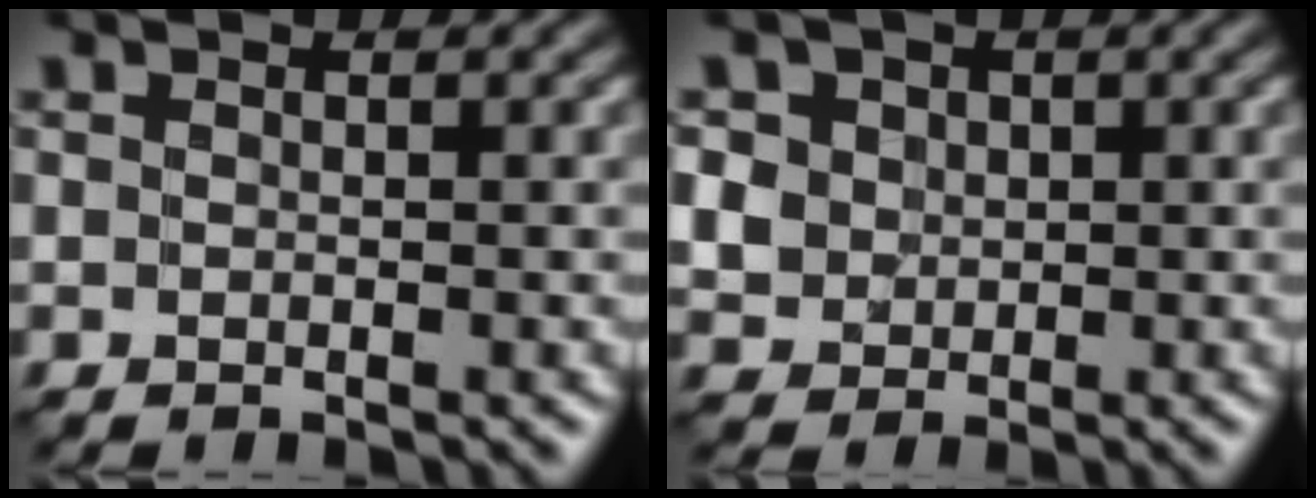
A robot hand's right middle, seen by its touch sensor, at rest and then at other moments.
{"total": 6.2, "force": [2.0, 5.4, 2.2], "torque": [-0.060, 0.026, 0.020]}